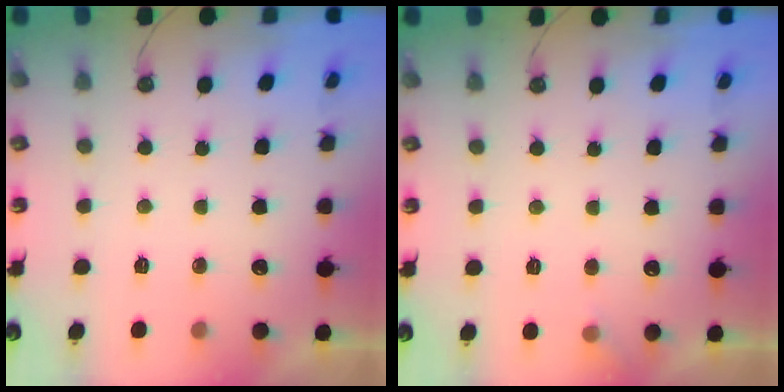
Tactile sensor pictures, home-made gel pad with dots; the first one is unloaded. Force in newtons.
{"total": 3.2, "press": 3.2, "slide": 0.5}